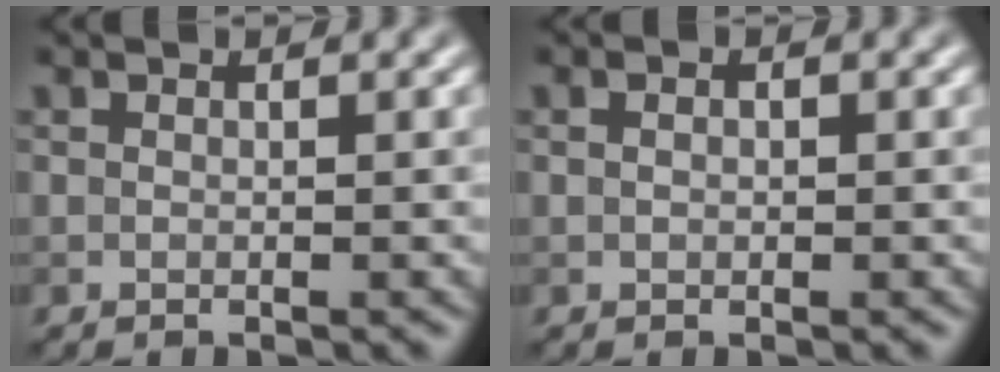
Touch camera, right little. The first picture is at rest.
{"total": 0.8, "force": [0.2, 0.6, 0.5], "torque": [-0.008, 0.000, 0.001]}